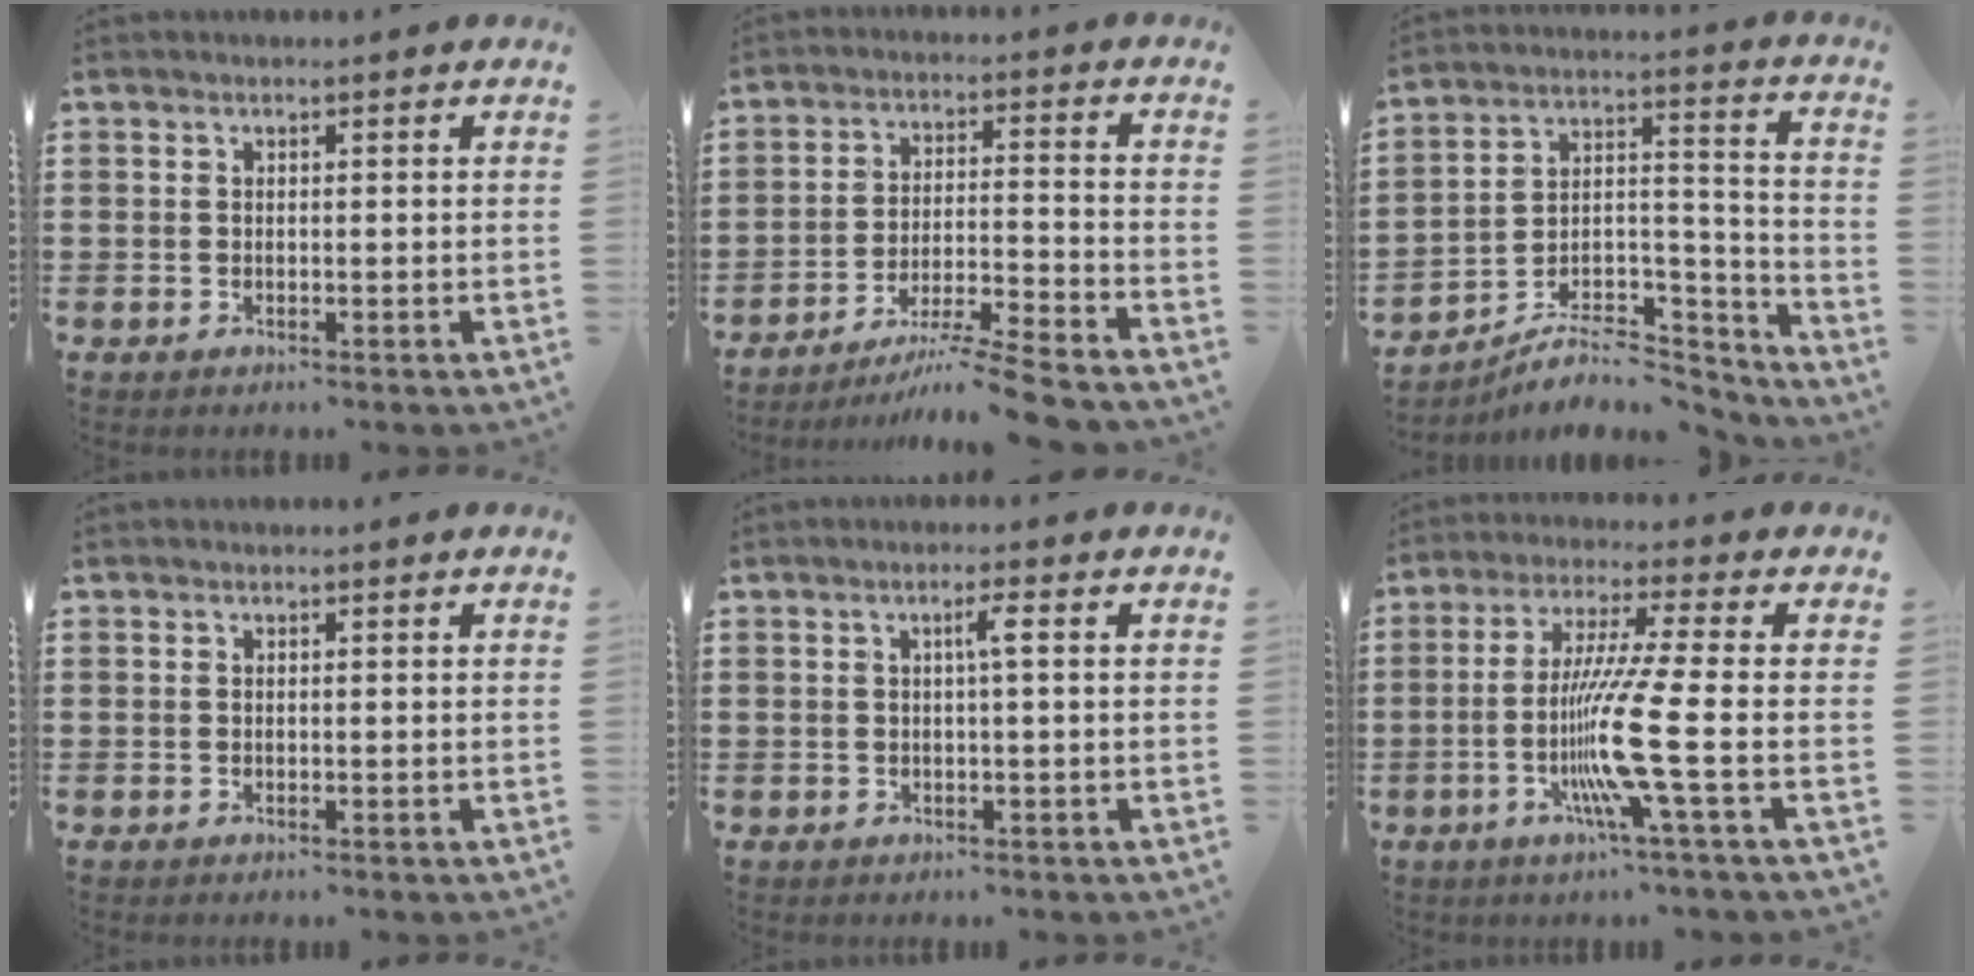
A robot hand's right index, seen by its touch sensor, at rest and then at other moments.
{"total": 7.6, "force": [-6.8, -0.4, 3.5], "torque": [-0.058, -0.001, -0.131]}
{"total": 7.3, "force": [-6.4, 2.8, 2.3], "torque": [-0.027, 0.017, -0.119]}
{"total": 0.0}
{"total": 2.2, "force": [0.3, -0.2, 2.2], "torque": [-0.042, 0.000, 0.001]}
{"total": 11.9, "force": [-3.1, -0.9, 11.5], "torque": [-0.239, -0.025, -0.070]}